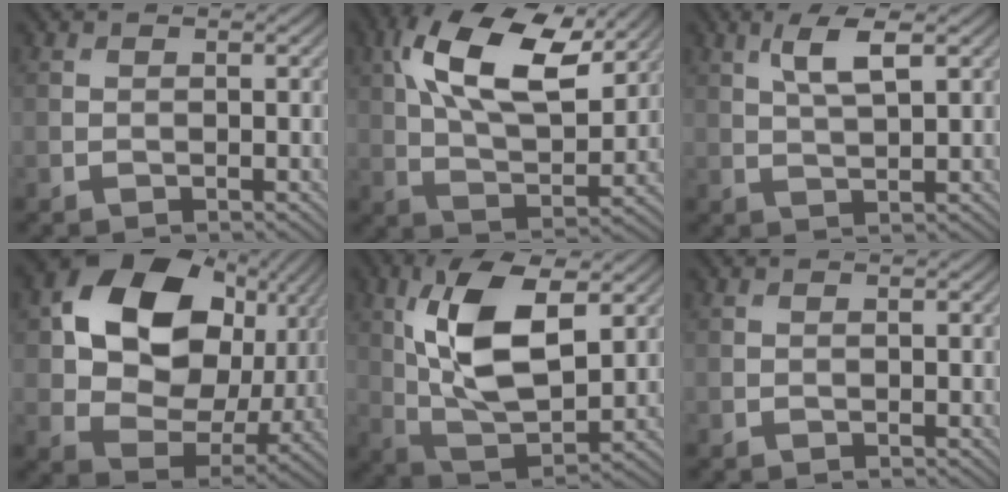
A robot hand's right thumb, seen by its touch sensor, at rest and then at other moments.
{"total": 15.1, "force": [6.5, 7.1, 11.6], "torque": [-0.235, 0.009, 0.113]}
{"total": 4.6, "force": [2.1, 1.1, 4.0], "torque": [-0.088, 0.001, 0.041]}
{"total": 16.7, "force": [4.9, 12.3, 10.3], "torque": [-0.201, 0.005, 0.097]}
{"total": 12.7, "force": [3.5, 5.9, 10.6], "torque": [-0.226, -0.001, 0.069]}
{"total": 0.0}